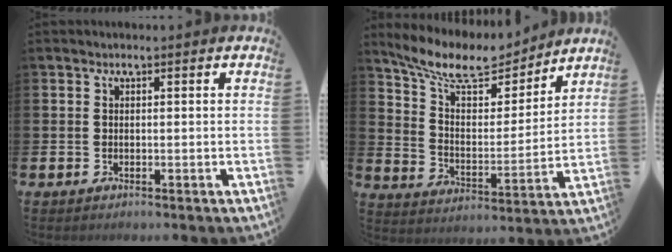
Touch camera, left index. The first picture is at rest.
{"total": 10.6, "force": [9.4, 3.2, 3.7], "torque": [-0.110, -0.059, 0.164]}